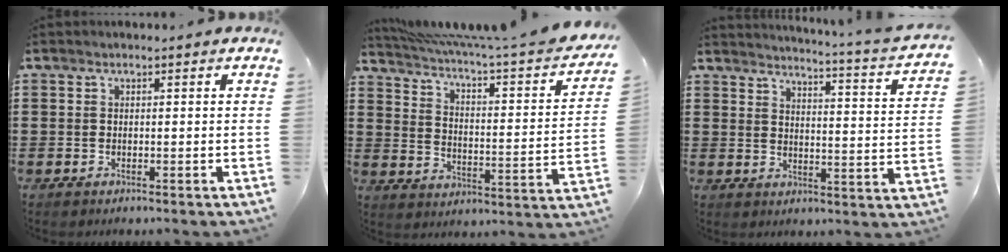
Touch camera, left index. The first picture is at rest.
{"total": 3.7, "force": [2.7, -0.2, 2.5], "torque": [-0.066, -0.033, 0.035]}
{"total": 3.0, "force": [2.5, -1.0, 1.4], "torque": [-0.036, -0.037, 0.029]}